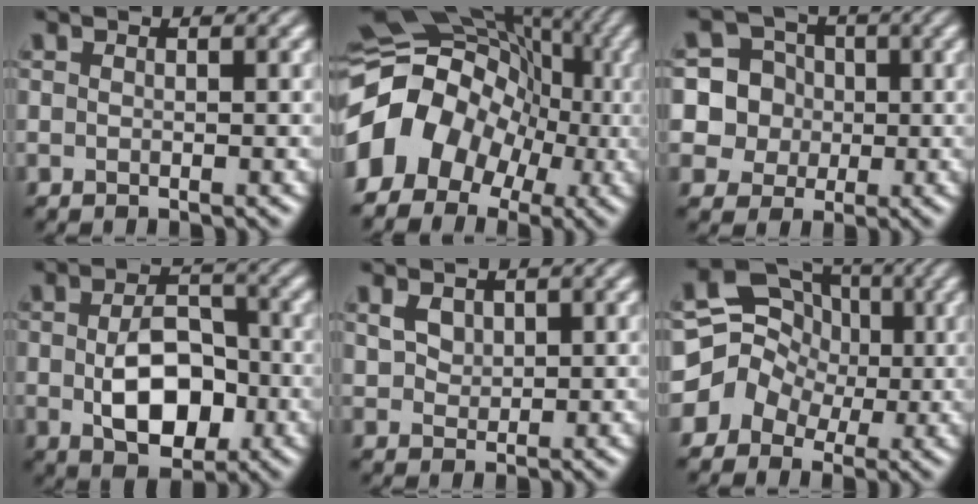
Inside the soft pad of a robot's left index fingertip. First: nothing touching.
{"total": 9.8, "force": [-2.7, 7.9, 5.0], "torque": [-0.084, 0.018, -0.064]}
{"total": 9.3, "force": [-0.7, 9.2, 1.6], "torque": [-0.059, 0.014, -0.027]}
{"total": 6.3, "force": [-1.2, 3.8, 4.9], "torque": [-0.088, -0.002, -0.017]}
{"total": 1.8, "force": [1.2, 1.2, 0.6], "torque": [-0.015, 0.002, 0.025]}
{"total": 7.5, "force": [-0.4, 6.8, 2.9], "torque": [-0.026, 0.029, -0.040]}